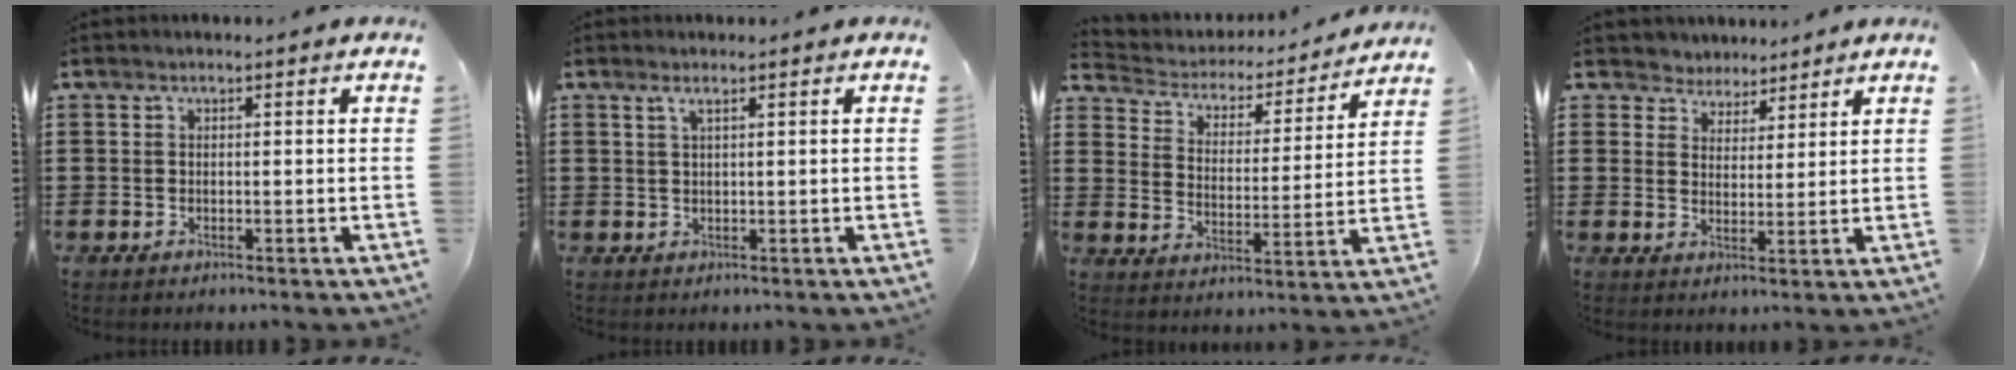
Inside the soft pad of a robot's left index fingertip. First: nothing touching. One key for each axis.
{"total": 1.3, "fx": 0.7, "fy": 0.1, "fz": 1.1, "tx": -0.023, "ty": 0.001, "tz": 0.012}
{"total": 3.0, "fx": 2.7, "fy": 1.1, "fz": 0.3, "tx": -0.028, "ty": -0.024, "tz": 0.037}
{"total": 4.0, "fx": 3.5, "fy": 2.1, "fz": -0.4, "tx": -0.015, "ty": -0.005, "tz": 0.063}